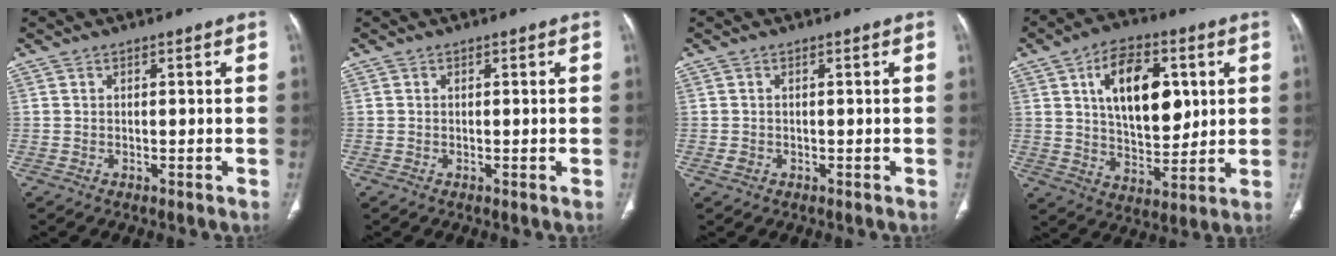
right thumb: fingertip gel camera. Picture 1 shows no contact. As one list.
[{"total": 0.0}, {"total": 0.8, "force": [-0.3, 0.7, 0.4], "torque": [-0.007, 0.000, -0.003]}, {"total": 16.7, "force": [4.8, 9.5, 12.8], "torque": [-0.165, -0.021, 0.082]}]